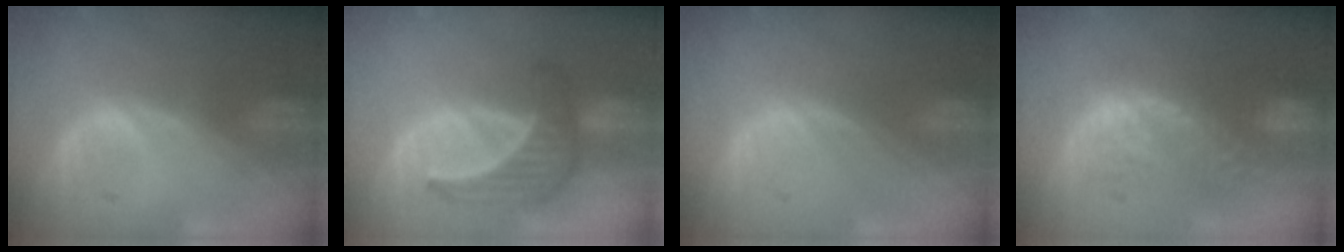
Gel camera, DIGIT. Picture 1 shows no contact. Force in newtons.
{"total": 6.3, "press": 6.0, "slide": 1.8}
{"total": 0.0}
{"total": 10.5, "press": 9.2, "slide": 5.1}